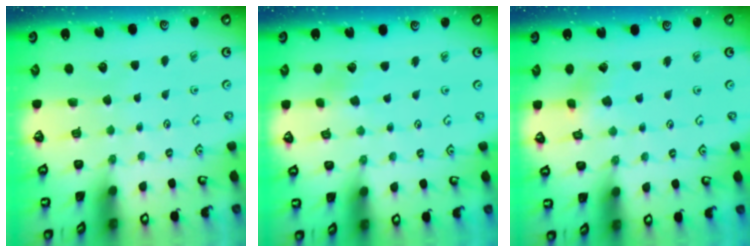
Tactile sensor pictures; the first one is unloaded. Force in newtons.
{"total": 1.6, "press": 1.6, "slide": 0.2}
{"total": 1.9, "press": 1.9, "slide": 0.2}